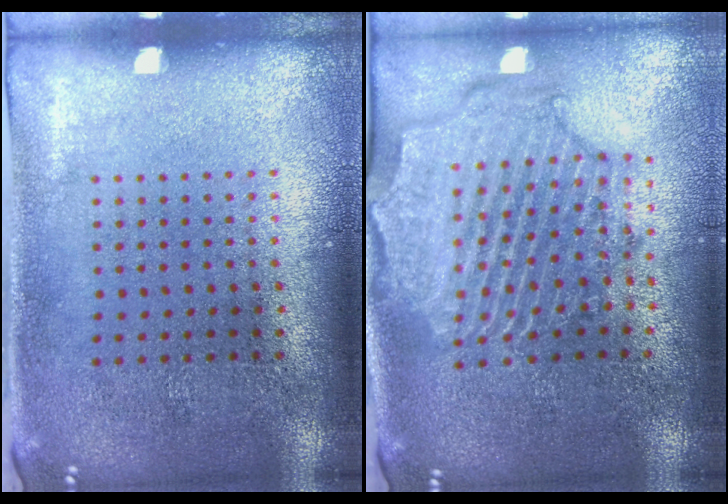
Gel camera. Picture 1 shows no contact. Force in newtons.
{"total": 2.2, "press": 2.1, "slide": 0.8}